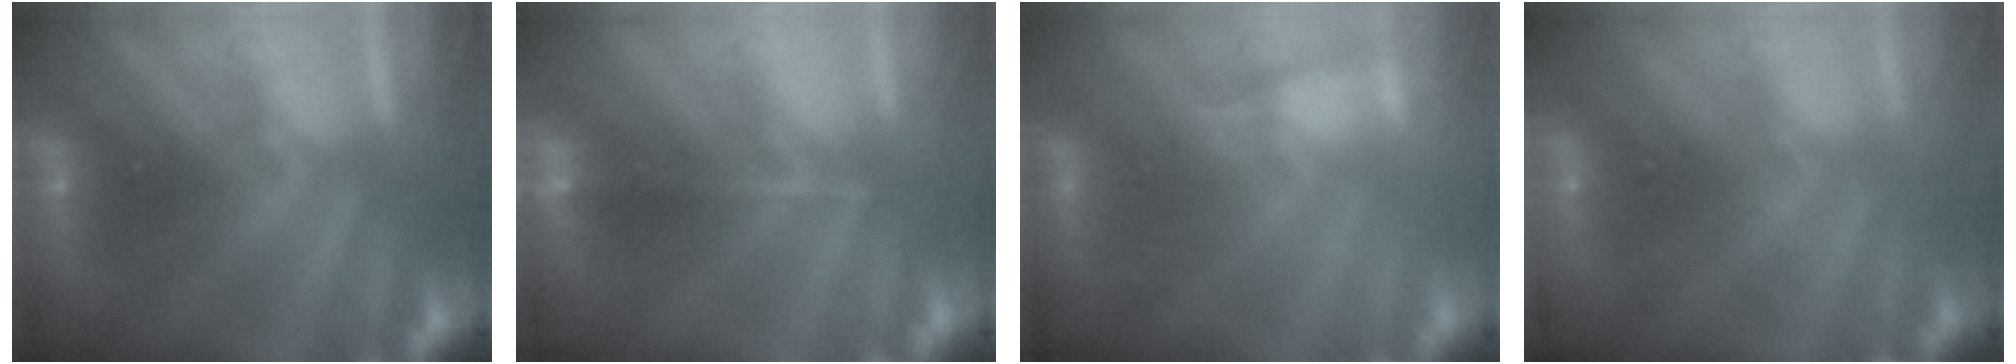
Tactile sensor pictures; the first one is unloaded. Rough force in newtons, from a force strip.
{"total": 1.6}
{"total": 2.8}
{"total": 2.1}